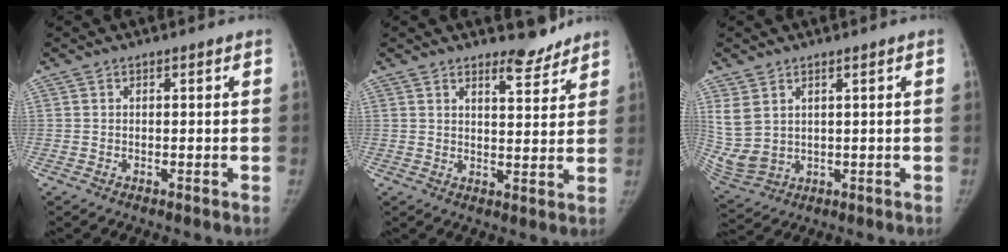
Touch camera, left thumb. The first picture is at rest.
{"total": 4.9, "force": [4.3, 1.5, 1.8], "torque": [-0.009, -0.037, 0.066]}
{"total": 8.1, "force": [2.8, 5.5, 5.2], "torque": [-0.113, -0.012, 0.077]}